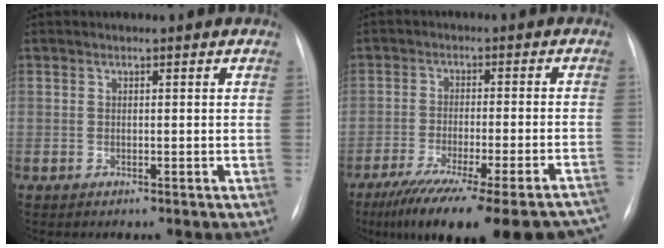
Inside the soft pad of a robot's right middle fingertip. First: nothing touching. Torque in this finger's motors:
{"motor_torque": [1.09, -1.05, 0.33, 0.11]}